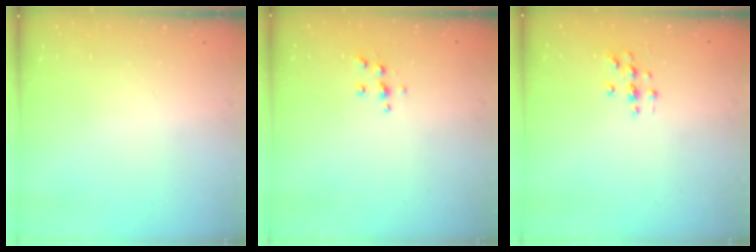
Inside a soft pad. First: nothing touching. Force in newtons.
{"total": 5.4, "press": 5.4, "slide": 0.5}
{"total": 2.8, "press": 2.8, "slide": 0.3}